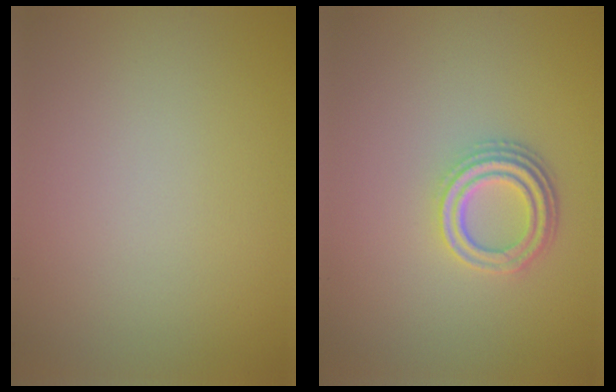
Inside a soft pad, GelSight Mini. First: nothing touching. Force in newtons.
{"total": 3.9, "press": 3.0, "slide": 2.5}